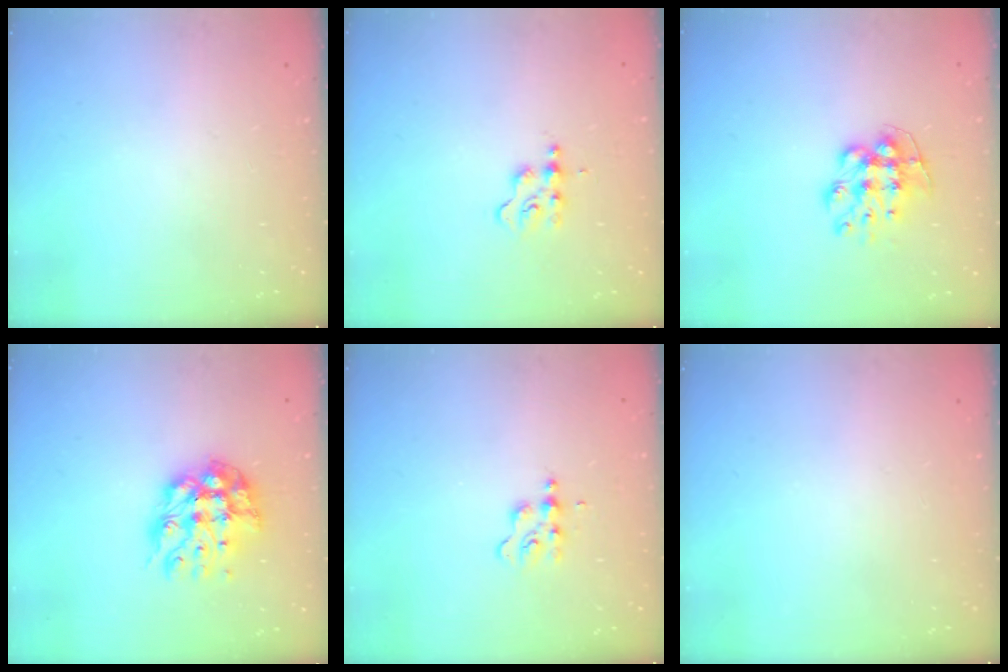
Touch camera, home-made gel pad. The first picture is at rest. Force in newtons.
{"total": 2.7, "press": 2.7, "slide": 0.3}
{"total": 9.5, "press": 9.4, "slide": 0.8}
{"total": 13.4, "press": 13.3, "slide": 1.2}
{"total": 3.7, "press": 3.7, "slide": 0.5}
{"total": 0.0}